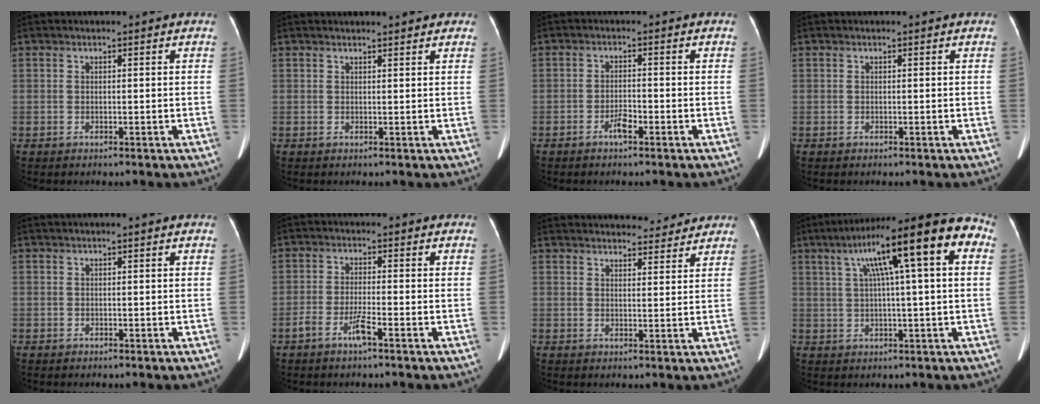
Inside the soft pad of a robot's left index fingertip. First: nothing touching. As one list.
[{"total": 5.8, "force": [5.2, 1.1, 2.2], "torque": [-0.031, 0.021, 0.056]}, {"total": 2.5, "force": [-2.2, 0.3, 1.1], "torque": [-0.022, -0.015, -0.034]}, {"total": 0.0}, {"total": 0.0}, {"total": 3.4, "force": [-2.7, -0.1, 2.1], "torque": [-0.044, -0.019, -0.049]}, {"total": 14.9, "force": [14.0, 3.6, 3.6], "torque": [-0.045, 0.026, 0.182]}, {"total": 15.8, "force": [5.3, 1.3, 14.8], "torque": [-0.225, 0.048, 0.072]}]